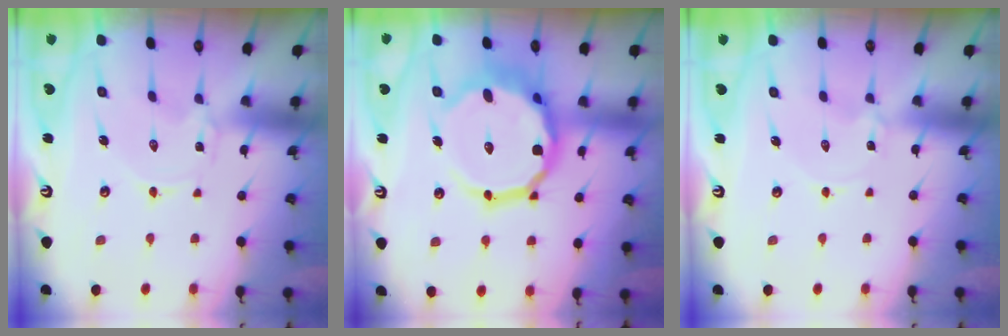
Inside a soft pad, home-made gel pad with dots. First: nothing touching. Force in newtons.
{"total": 19.2, "press": 18.9, "slide": 3.3}
{"total": 0.0}